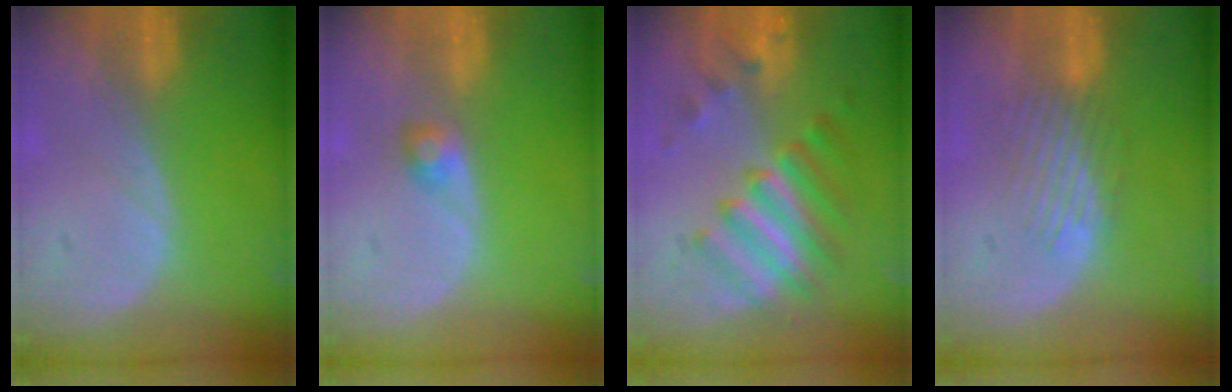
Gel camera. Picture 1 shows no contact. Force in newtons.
{"total": 1.9, "press": 1.8, "slide": 0.2}
{"total": 8.0, "press": 7.9, "slide": 1.3}
{"total": 4.1, "press": 3.6, "slide": 1.9}